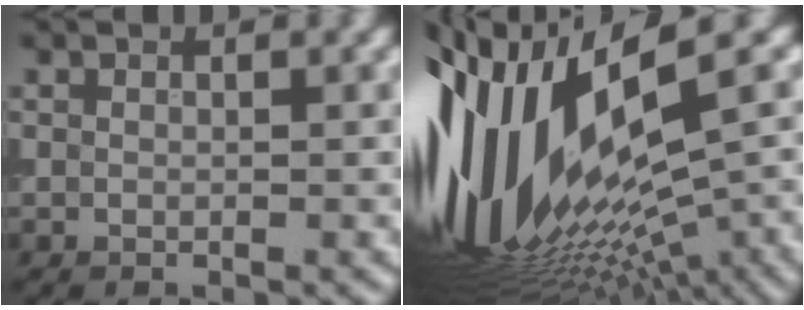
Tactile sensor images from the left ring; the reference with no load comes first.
{"total": 17.8, "force": [0.6, 6.5, 16.6], "torque": [-0.326, -0.027, 0.028]}